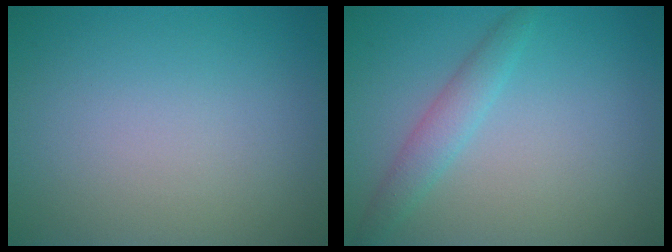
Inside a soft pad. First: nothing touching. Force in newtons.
{"total": 2.2, "press": 2.2, "slide": 0.1}